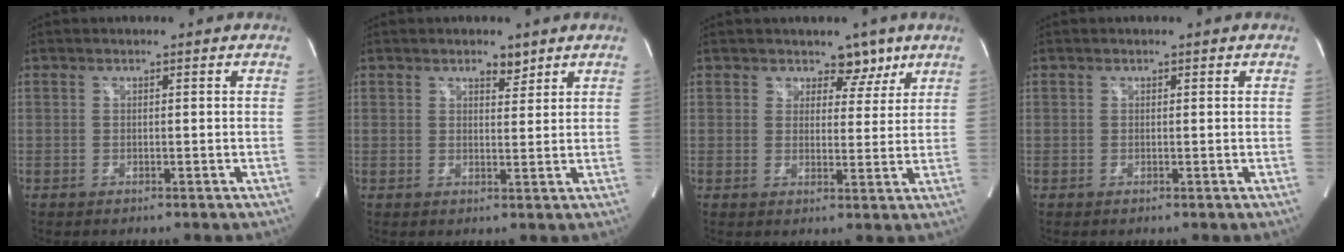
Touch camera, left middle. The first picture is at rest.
{"total": 2.4, "force": [1.8, 1.1, 1.1], "torque": [-0.018, 0.000, 0.029]}
{"total": 4.4, "force": [3.1, 2.9, 1.3], "torque": [0.002, -0.002, 0.043]}
{"total": 0.0}